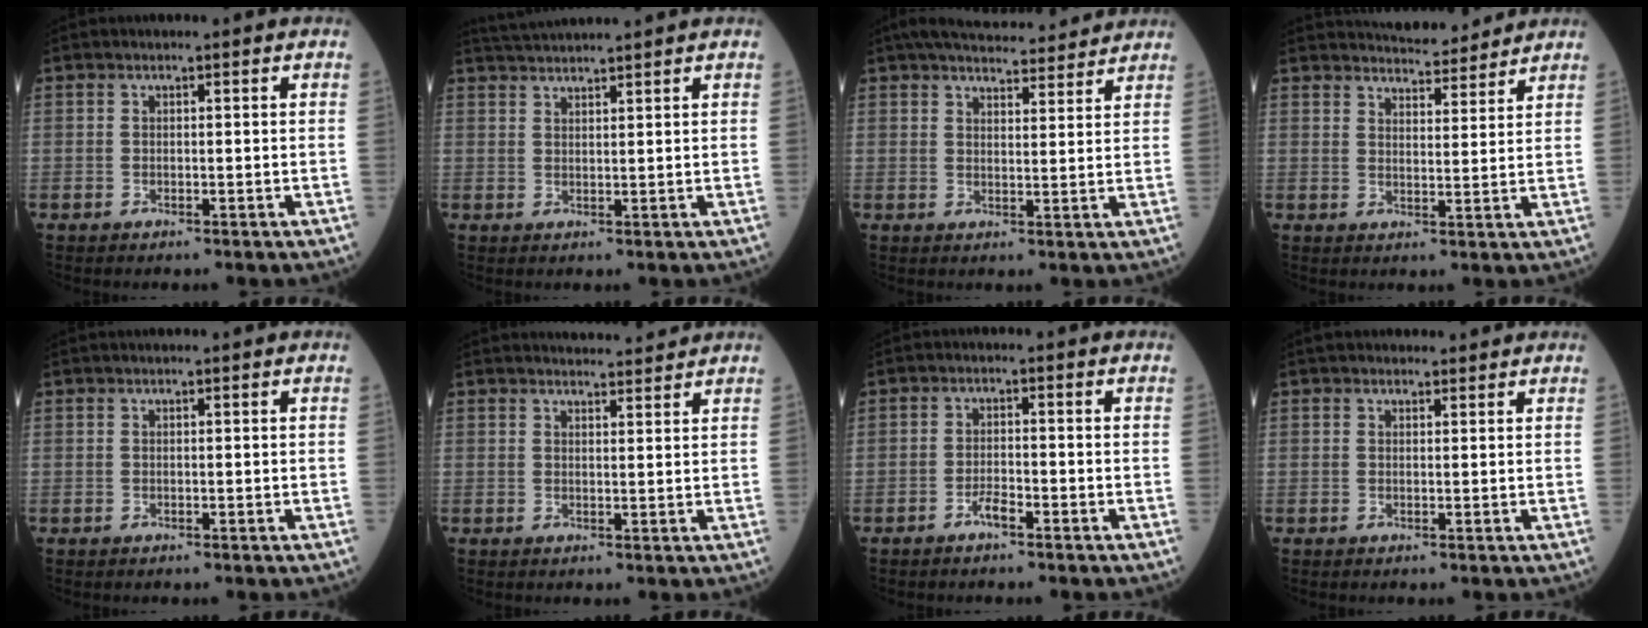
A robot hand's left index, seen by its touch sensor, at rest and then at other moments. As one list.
[{"total": 5.4, "force": [5.1, -1.1, 1.4], "torque": [-0.024, 0.027, 0.087]}, {"total": 13.5, "force": [12.4, 2.4, 4.8], "torque": [-0.066, 0.024, 0.167]}, {"total": 8.6, "force": [8.2, 1.4, 1.9], "torque": [-0.029, 0.006, 0.113]}, {"total": 0.7, "force": [0.6, -0.1, 0.3], "torque": [-0.004, 0.014, 0.014]}, {"total": 5.7, "force": [5.6, 0.3, 1.0], "torque": [-0.013, 0.013, 0.070]}, {"total": 2.1, "force": [-1.6, 0.3, 1.4], "torque": [-0.030, 0.000, -0.028]}, {"total": 2.8, "force": [2.6, 1.0, 0.4], "torque": [-0.002, 0.023, 0.038]}]